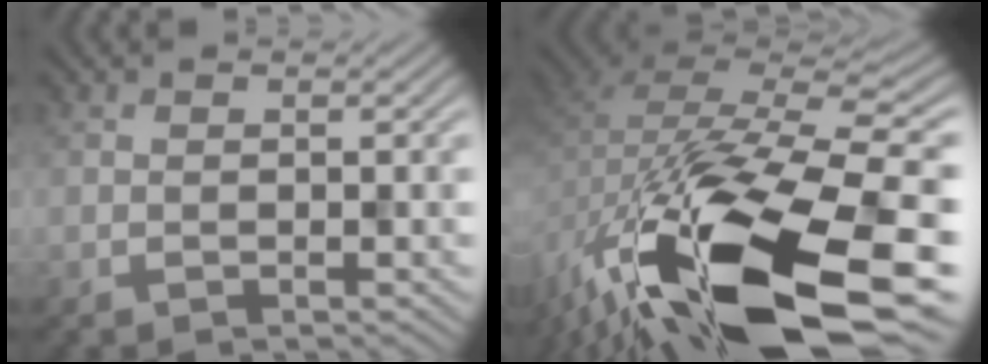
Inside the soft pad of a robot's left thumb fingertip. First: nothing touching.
{"total": 18.7, "force": [-10.6, 8.2, 13.0], "torque": [-0.277, -0.044, -0.153]}